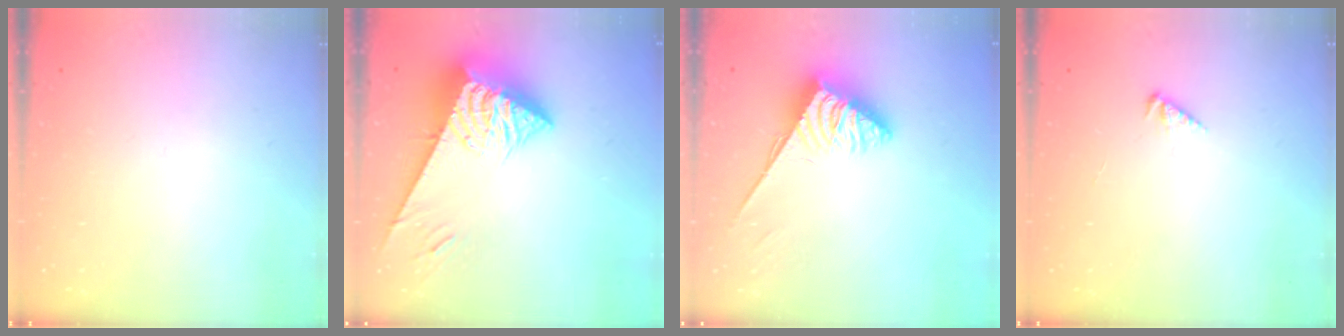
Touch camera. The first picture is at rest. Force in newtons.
{"total": 9.8, "press": 9.7, "slide": 1.1}
{"total": 3.7, "press": 3.6, "slide": 0.6}
{"total": 2.8, "press": 2.8, "slide": 0.6}